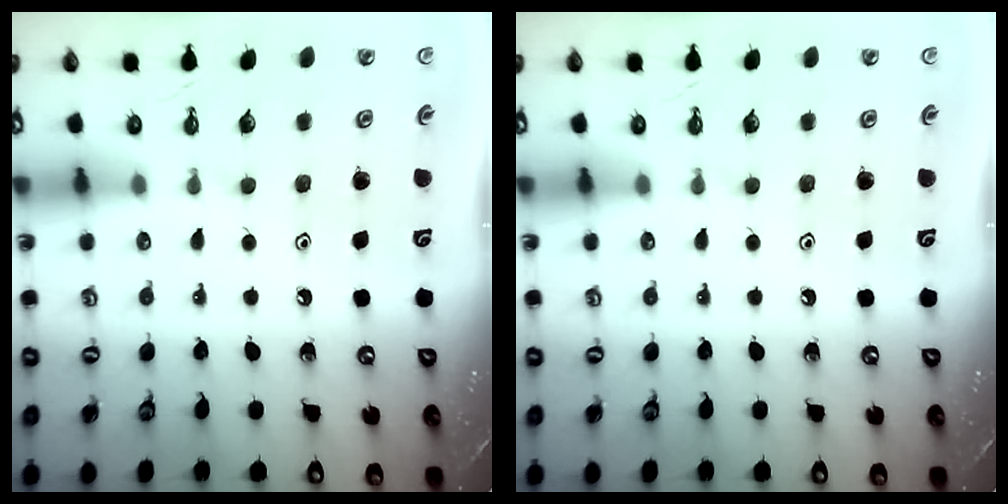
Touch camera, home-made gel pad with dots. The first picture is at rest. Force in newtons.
{"total": 0.0}